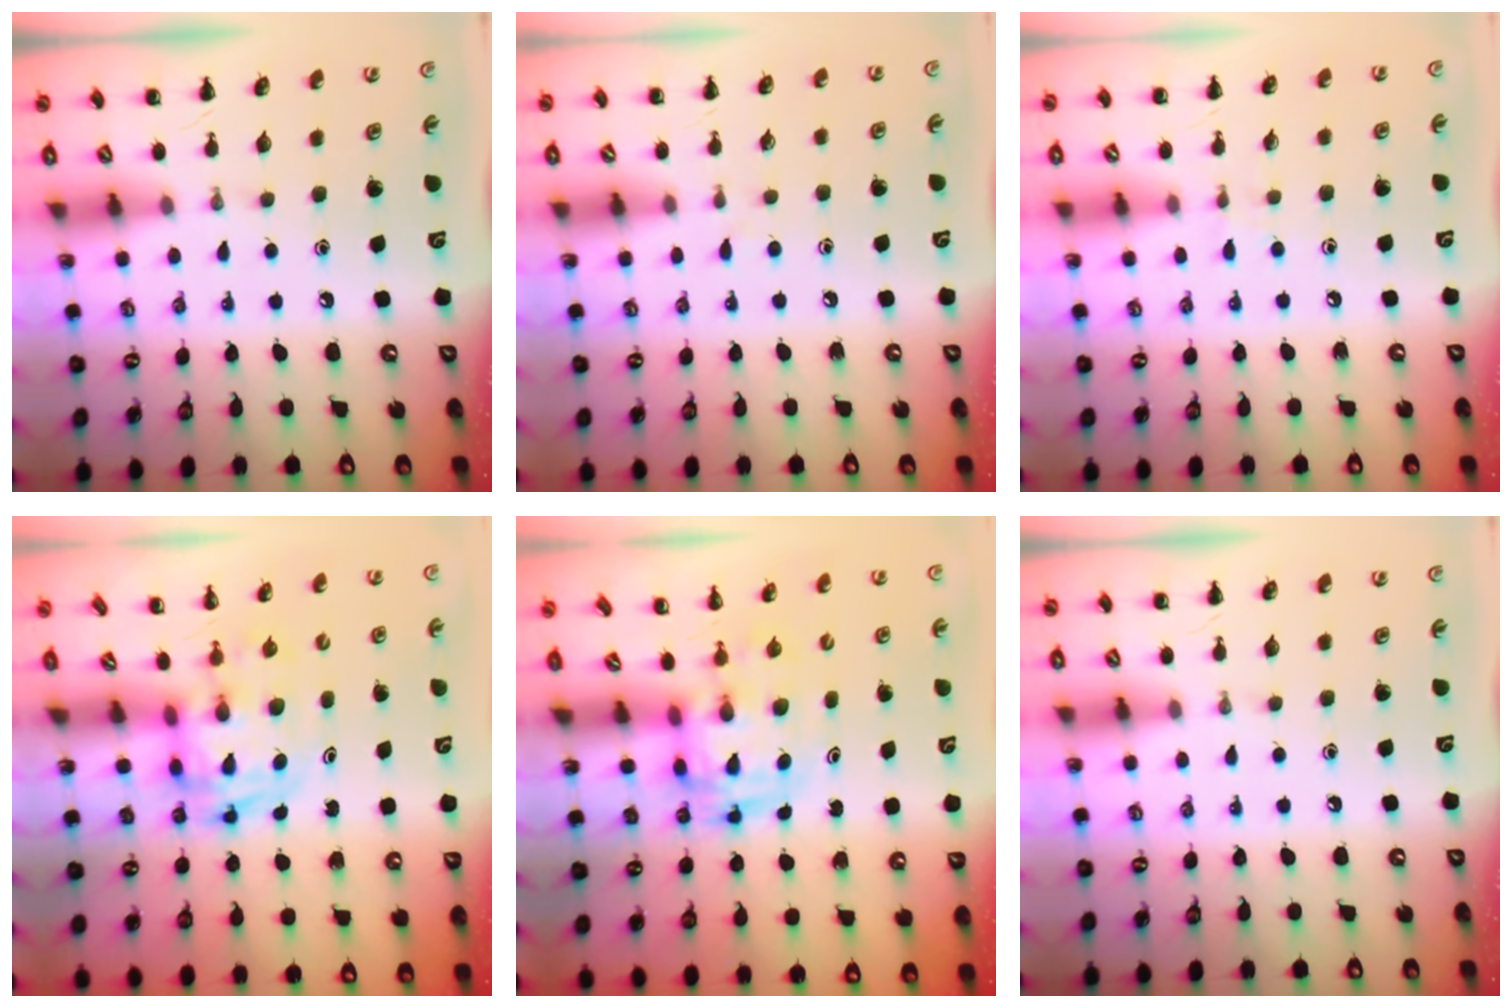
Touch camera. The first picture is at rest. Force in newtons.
{"total": 2.8, "press": 2.4, "slide": 1.4}
{"total": 4.0, "press": 3.6, "slide": 1.7}
{"total": 2.7, "press": 2.6, "slide": 0.5}
{"total": 2.8, "press": 2.7, "slide": 0.5}
{"total": 0.0}